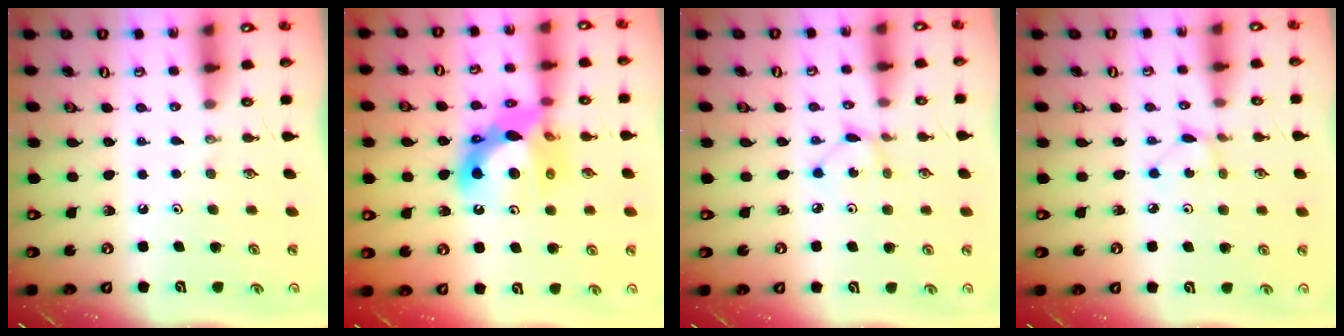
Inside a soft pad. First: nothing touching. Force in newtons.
{"total": 14.3, "press": 14.1, "slide": 2.1}
{"total": 2.3, "press": 2.3, "slide": 0.1}
{"total": 1.5, "press": 1.5, "slide": 0.2}